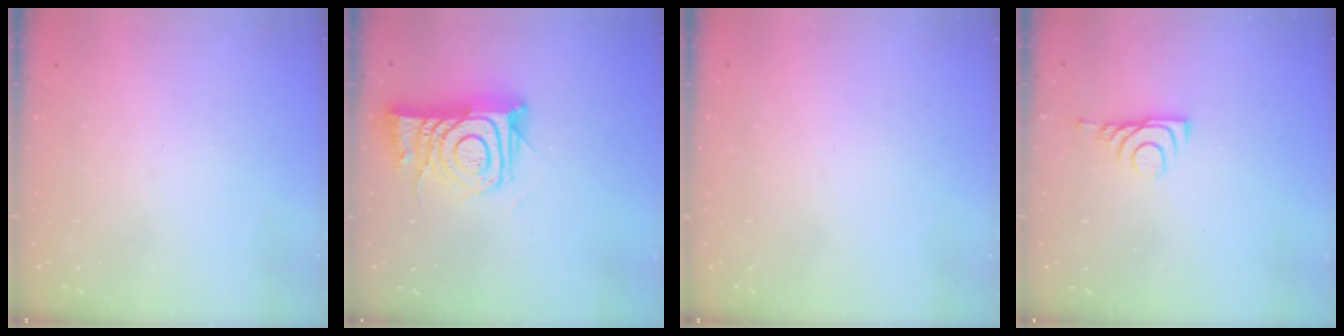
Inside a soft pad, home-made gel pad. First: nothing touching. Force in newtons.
{"total": 11.6, "press": 11.5, "slide": 1.0}
{"total": 0.0}
{"total": 6.0, "press": 5.9, "slide": 0.8}